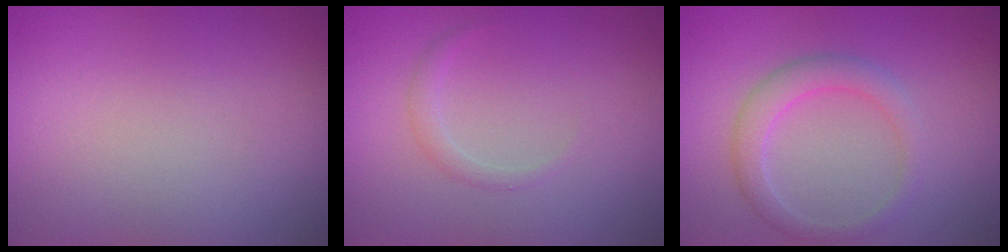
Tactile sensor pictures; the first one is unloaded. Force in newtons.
{"total": 0.9, "press": 0.9, "slide": 0.1}
{"total": 2.6, "press": 2.5, "slide": 0.2}